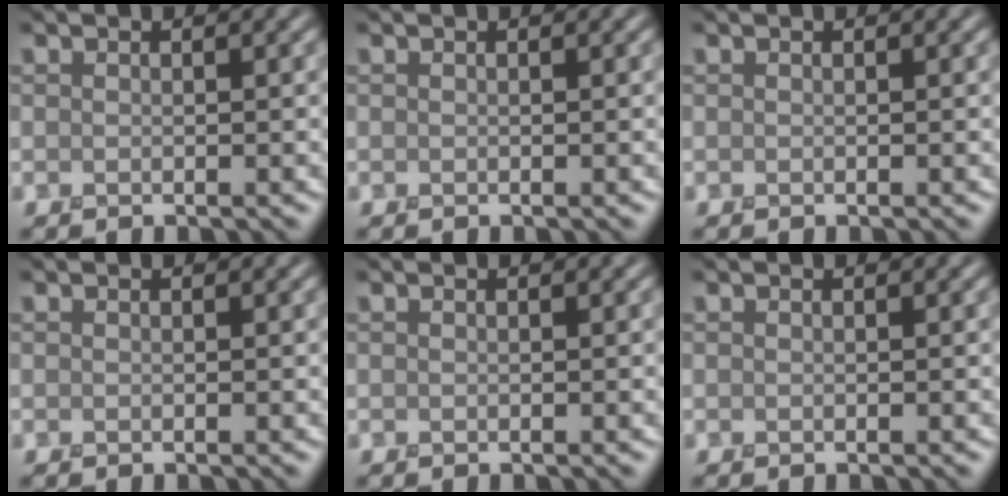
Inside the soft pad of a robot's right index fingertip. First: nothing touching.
{"total": 0.0}
{"total": 0.0}
{"total": 0.0}
{"total": 0.0}
{"total": 0.0}